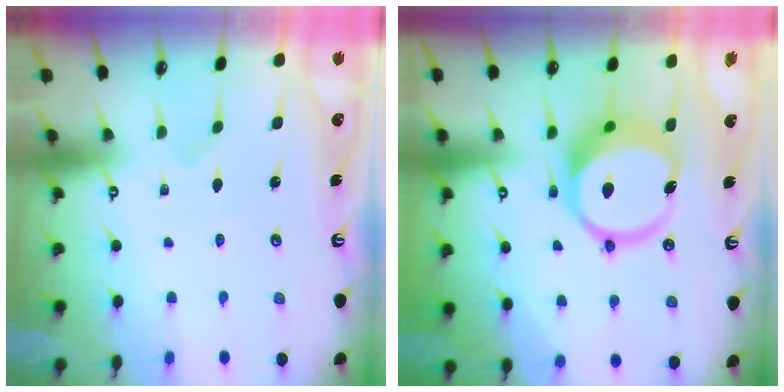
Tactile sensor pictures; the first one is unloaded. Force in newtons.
{"total": 14.3, "press": 14.2, "slide": 1.9}